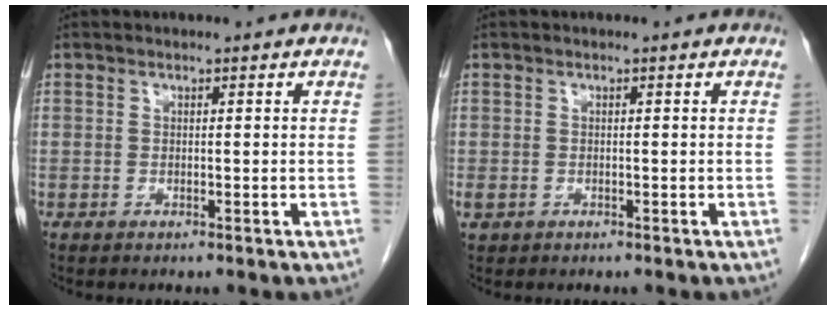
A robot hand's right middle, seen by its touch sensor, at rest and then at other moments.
{"total": 1.0, "force": [-0.2, 0.8, 0.5], "torque": [-0.013, 0.000, 0.001]}